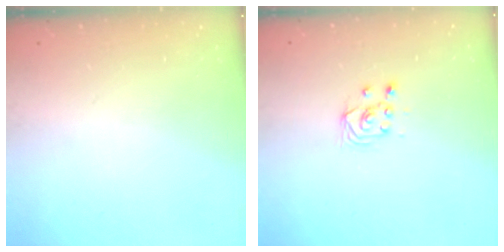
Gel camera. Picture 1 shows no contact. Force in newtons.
{"total": 2.9, "press": 2.7, "slide": 1.0}